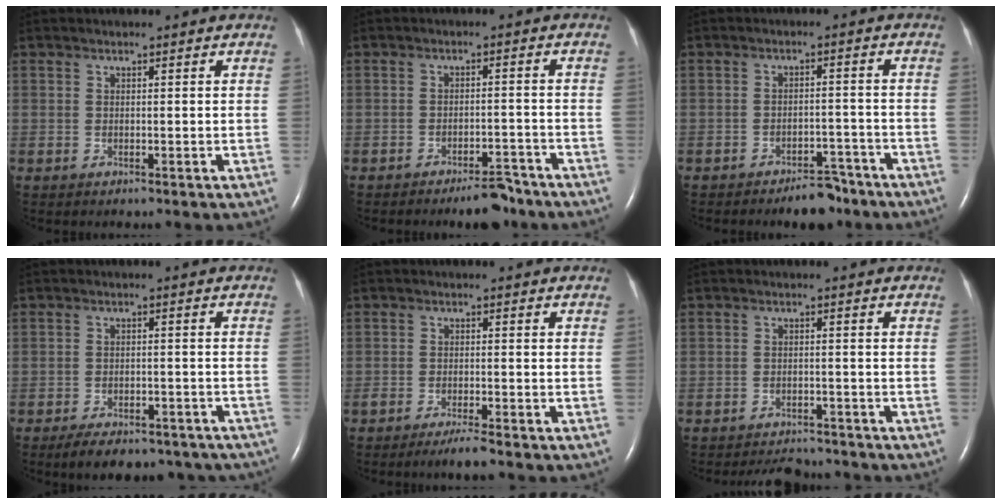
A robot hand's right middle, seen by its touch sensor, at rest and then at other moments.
{"total": 5.0, "force": [-4.2, 1.3, 2.3], "torque": [-0.028, 0.001, -0.064]}
{"total": 5.4, "force": [-4.5, 2.0, 2.2], "torque": [-0.025, 0.006, -0.065]}
{"total": 12.9, "force": [-10.6, 5.0, 5.4], "torque": [-0.082, 0.008, -0.131]}
{"total": 3.2, "force": [-2.6, -0.1, 1.8], "torque": [-0.039, -0.007, -0.048]}
{"total": 5.0, "force": [-4.8, 1.2, 0.4], "torque": [-0.008, -0.004, -0.070]}